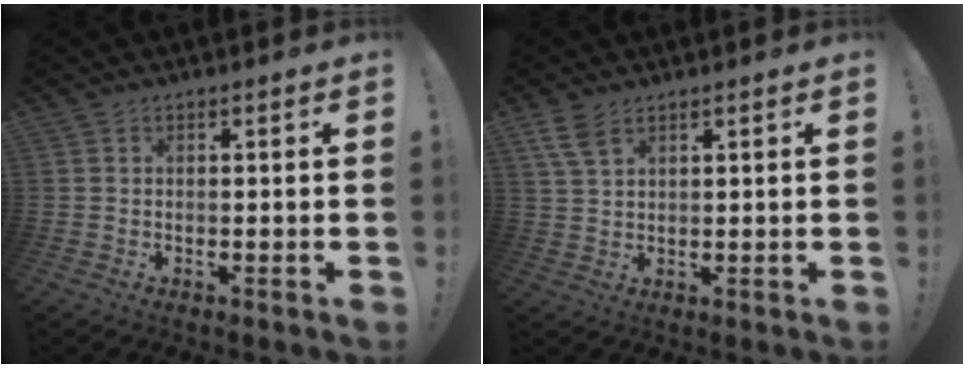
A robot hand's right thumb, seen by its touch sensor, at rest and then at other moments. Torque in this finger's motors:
{"motor_torque": [0.01, 0.02, 0.03, 0.10, 0.01]}